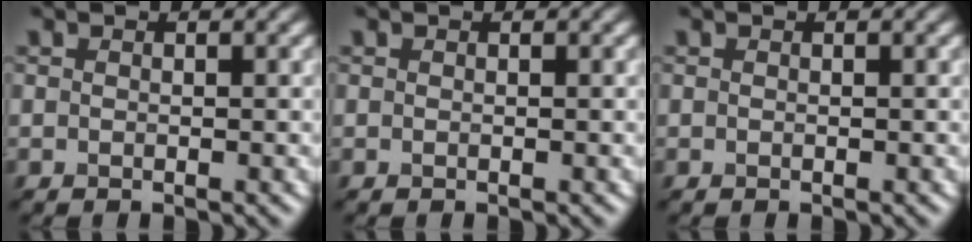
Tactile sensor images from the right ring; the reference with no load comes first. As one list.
[{"total": 0.0}, {"total": 0.0}]